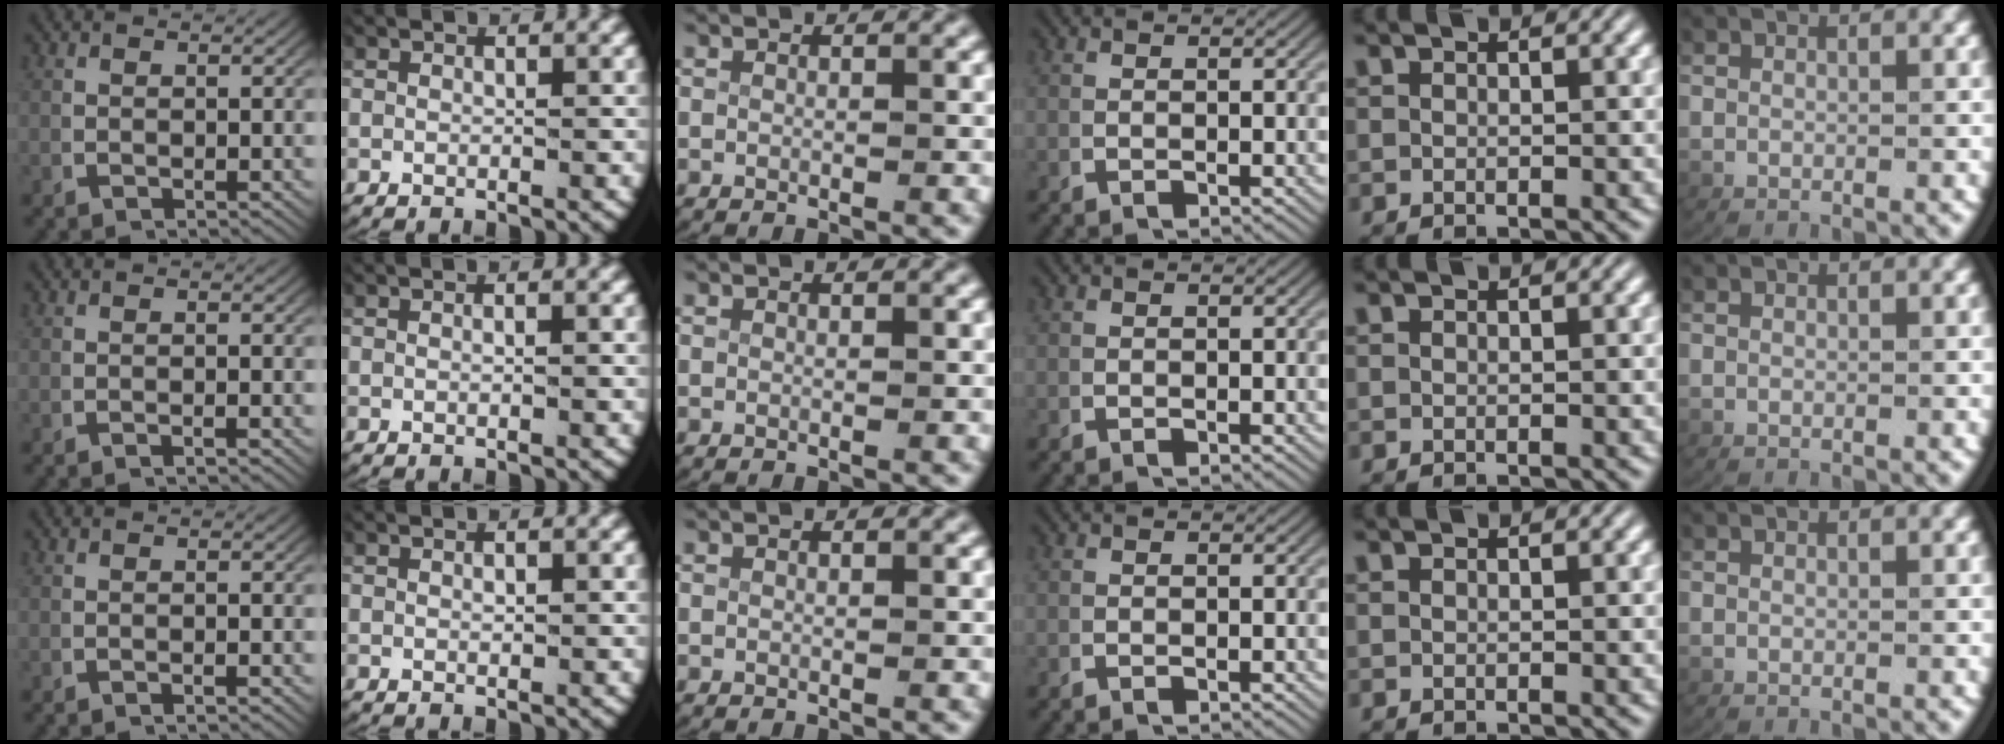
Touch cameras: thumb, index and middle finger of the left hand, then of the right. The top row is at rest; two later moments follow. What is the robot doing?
{"motion": "lift_and_place", "object": "plastic wrap"}